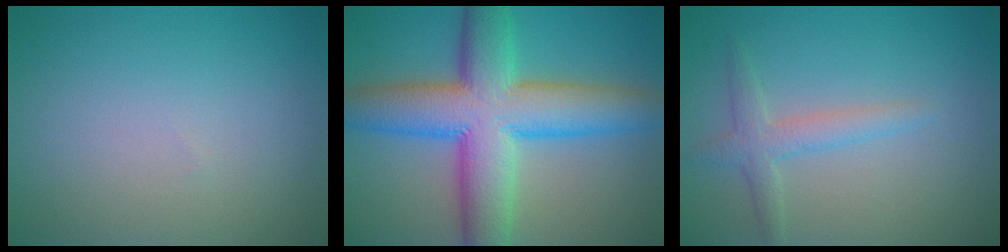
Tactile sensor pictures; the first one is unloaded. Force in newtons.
{"total": 11.7, "press": 11.7, "slide": 0.2}
{"total": 2.3, "press": 2.3, "slide": 0.1}